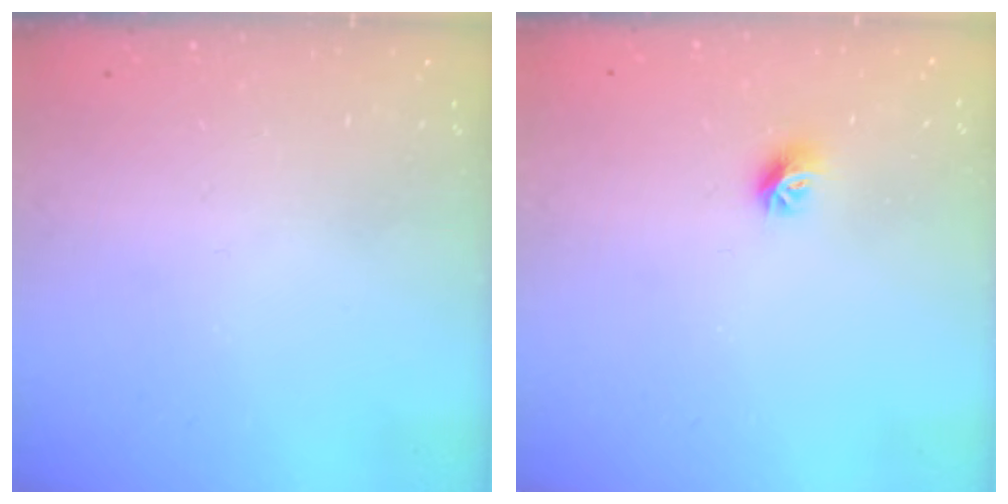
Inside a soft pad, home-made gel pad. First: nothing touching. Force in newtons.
{"total": 7.4, "press": 7.4, "slide": 0.7}